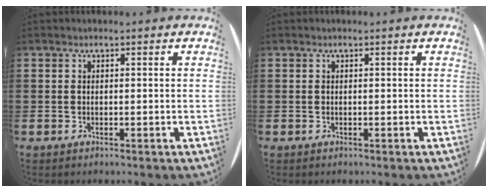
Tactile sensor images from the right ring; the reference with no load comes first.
{"total": 0.0}